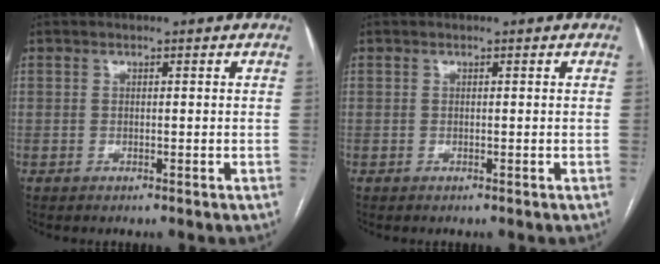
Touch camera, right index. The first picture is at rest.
{"total": 0.0}